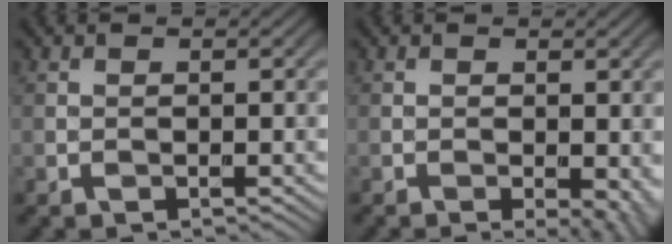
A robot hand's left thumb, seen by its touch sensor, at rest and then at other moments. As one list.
[{"total": 3.4, "force": [-0.9, 1.2, 3.0], "torque": [-0.042, -0.011, -0.011]}]